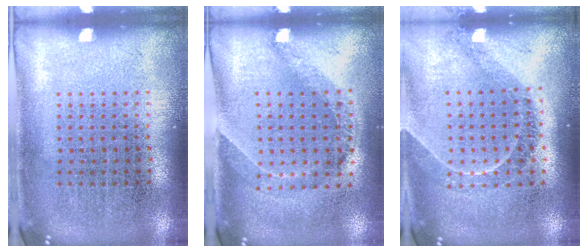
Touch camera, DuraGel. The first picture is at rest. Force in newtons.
{"total": 1.4, "press": 1.1, "slide": 0.9}
{"total": 1.2, "press": 1.1, "slide": 0.5}